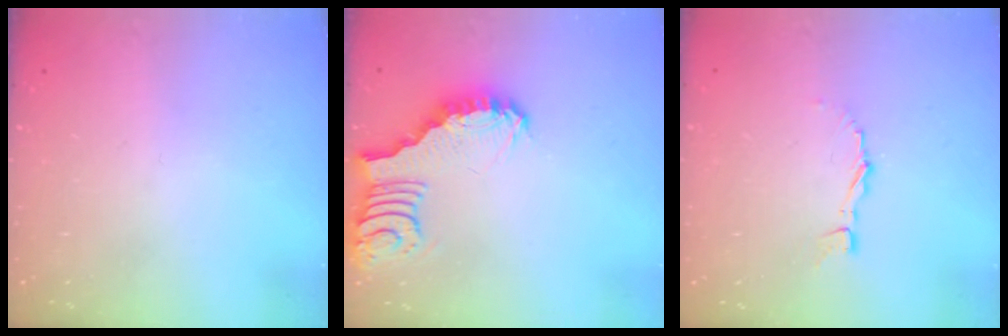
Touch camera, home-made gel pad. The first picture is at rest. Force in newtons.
{"total": 3.1, "press": 3.1, "slide": 0.6}
{"total": 3.2, "press": 3.2, "slide": 0.4}